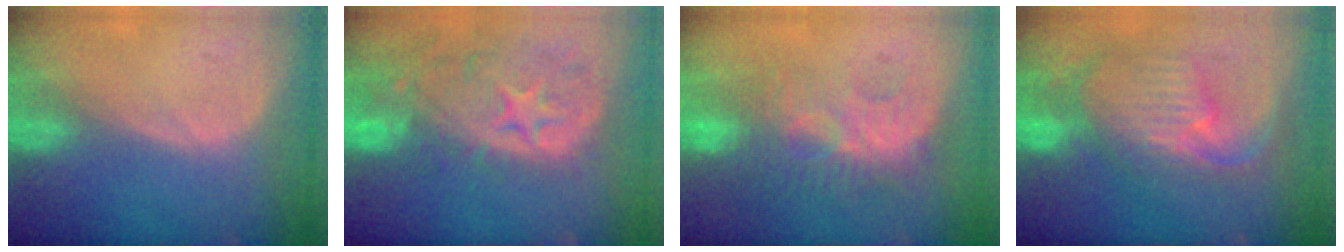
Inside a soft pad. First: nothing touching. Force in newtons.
{"total": 13.7, "press": 11.3, "slide": 7.9}
{"total": 9.0, "press": 8.6, "slide": 2.6}
{"total": 10.6, "press": 9.5, "slide": 4.8}